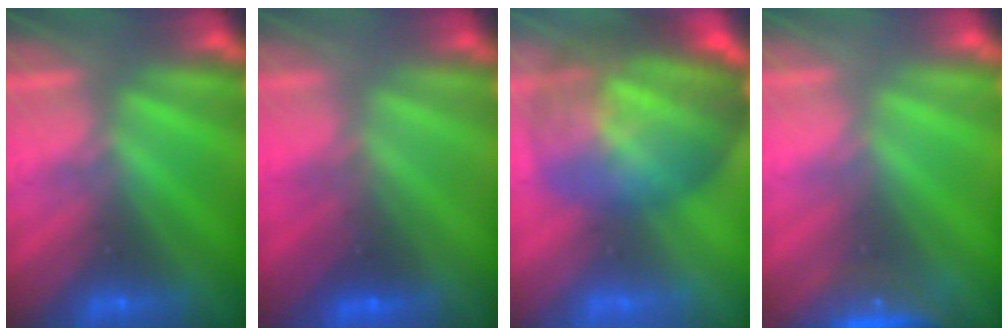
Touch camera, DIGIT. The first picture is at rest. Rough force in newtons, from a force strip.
{"total": 1.8}
{"total": 7.7}
{"total": 7.5}